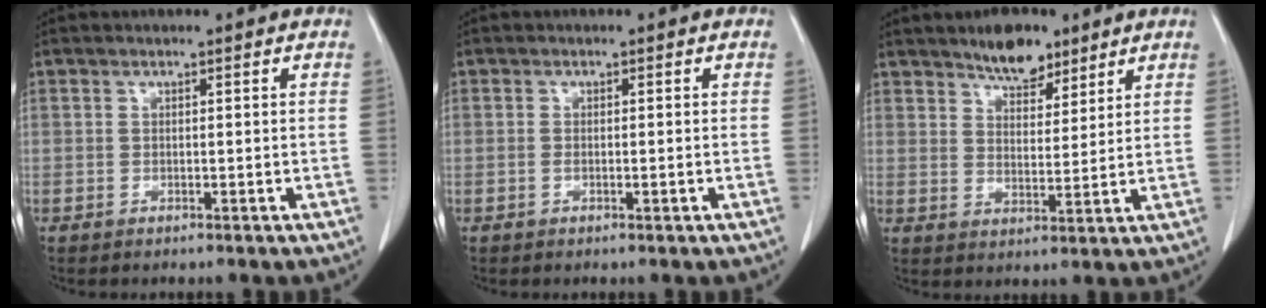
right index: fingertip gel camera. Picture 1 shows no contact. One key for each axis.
{"total": 1.2, "fx": -0.4, "fy": 0.4, "fz": 1.1, "tx": -0.020, "ty": 0.002, "tz": -0.003}
{"total": 6.9, "fx": 5.3, "fy": 3.0, "fz": 3.2, "tx": -0.047, "ty": 0.001, "tz": 0.089}